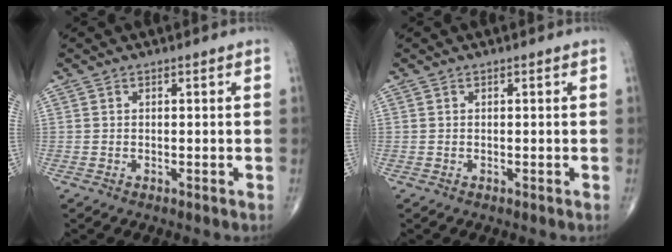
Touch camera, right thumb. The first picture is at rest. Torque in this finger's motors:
{"motor_torque": [0.00, 0.00, 0.00, 0.00, 0.01]}